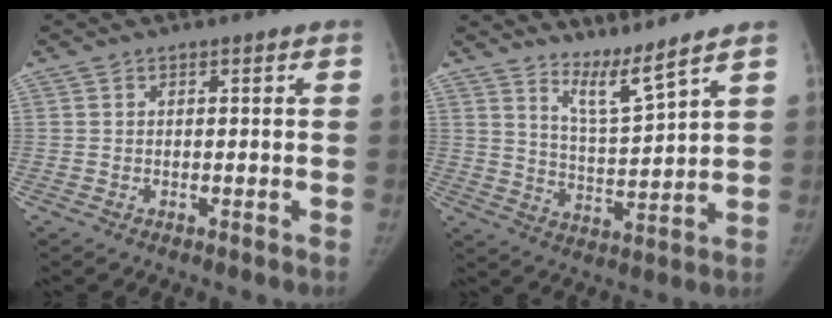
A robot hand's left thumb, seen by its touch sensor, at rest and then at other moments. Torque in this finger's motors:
{"motor_torque": [0.21, -0.74, 0.73, -0.35, 0.08]}